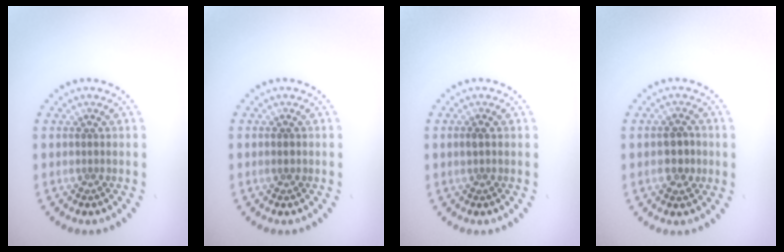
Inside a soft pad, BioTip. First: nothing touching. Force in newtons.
{"total": 0.7, "press": 0.7, "slide": 0.1}
{"total": 0.7, "press": 0.7, "slide": 0.1}
{"total": 2.3, "press": 2.2, "slide": 0.3}